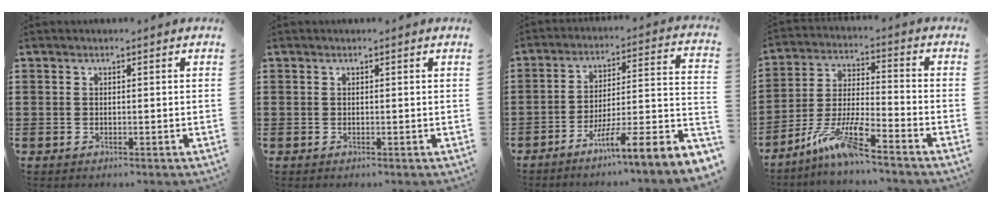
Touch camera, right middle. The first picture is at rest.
{"total": 0.0}
{"total": 6.2, "force": [-4.2, -1.0, 4.5], "torque": [-0.076, -0.039, -0.087]}
{"total": 8.7, "force": [-6.7, 0.4, 5.6], "torque": [-0.127, -0.012, -0.133]}